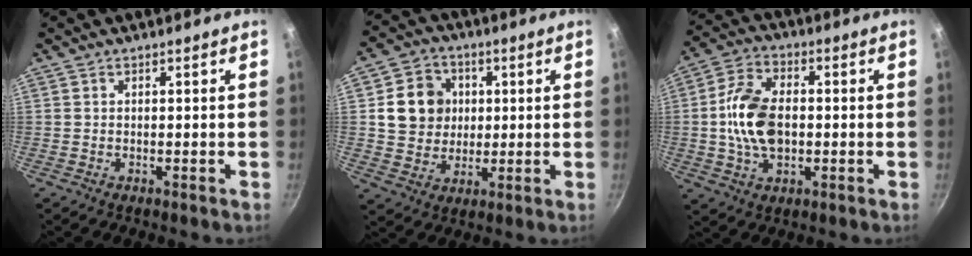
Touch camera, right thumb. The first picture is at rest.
{"total": 10.8, "force": [1.9, 9.6, 4.5], "torque": [-0.046, 0.007, 0.031]}
{"total": 12.5, "force": [-0.4, 7.8, 9.7], "torque": [-0.172, 0.021, -0.016]}